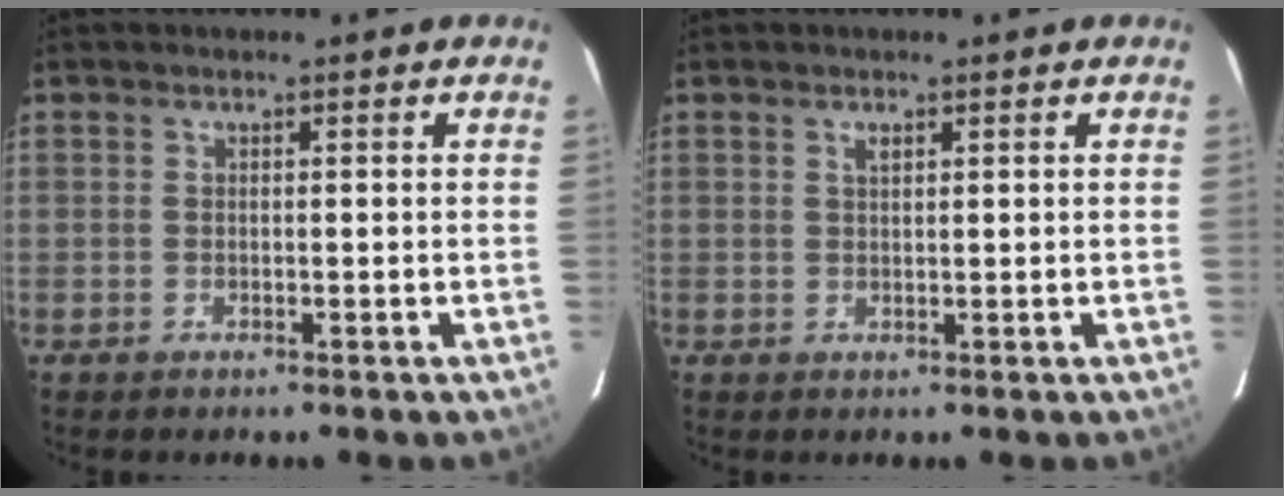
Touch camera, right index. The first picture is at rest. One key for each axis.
{"total": 1.1, "fx": 0.6, "fy": 0.5, "fz": 0.8, "tx": -0.013, "ty": 0.004, "tz": 0.011}